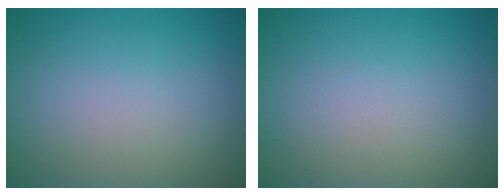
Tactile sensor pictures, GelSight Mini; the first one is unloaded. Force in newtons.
{"total": 0.0}